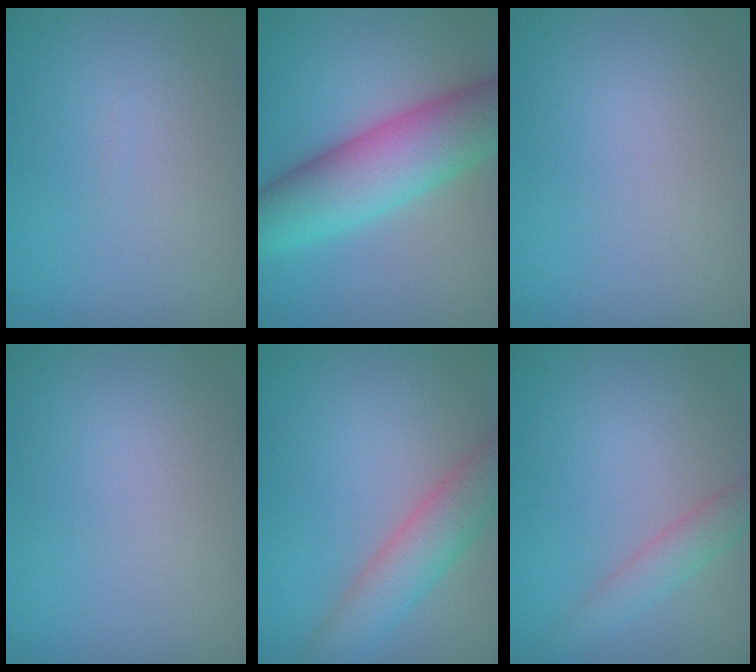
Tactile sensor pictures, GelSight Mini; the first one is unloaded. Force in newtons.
{"total": 9.3, "press": 9.3, "slide": 0.3}
{"total": 0.0}
{"total": 0.0}
{"total": 4.5, "press": 4.5, "slide": 0.2}
{"total": 2.3, "press": 2.3, "slide": 0.0}